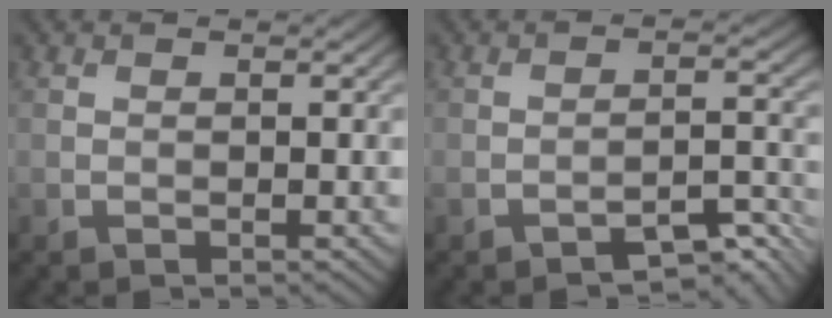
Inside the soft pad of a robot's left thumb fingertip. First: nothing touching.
{"total": 4.6, "force": [-3.8, 0.9, 2.5], "torque": [-0.034, 0.006, -0.056]}